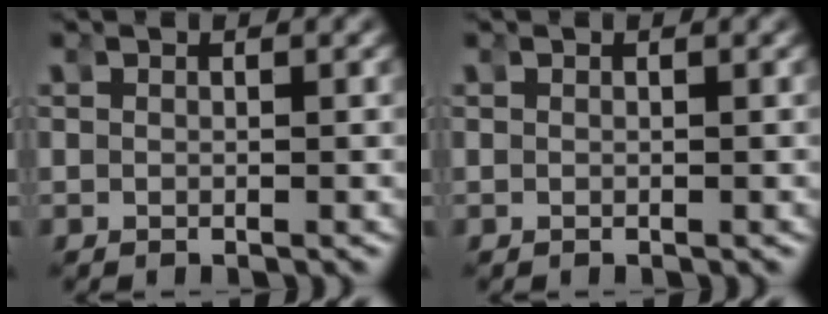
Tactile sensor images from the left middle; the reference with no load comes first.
{"total": 0.0}